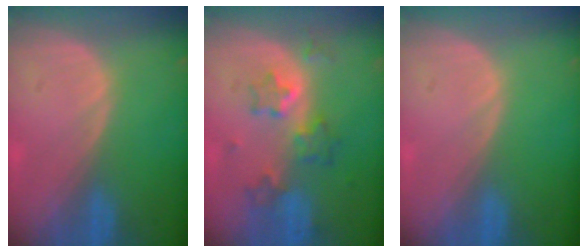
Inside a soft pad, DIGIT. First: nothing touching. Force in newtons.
{"total": 6.6, "press": 6.0, "slide": 2.7}
{"total": 0.0}